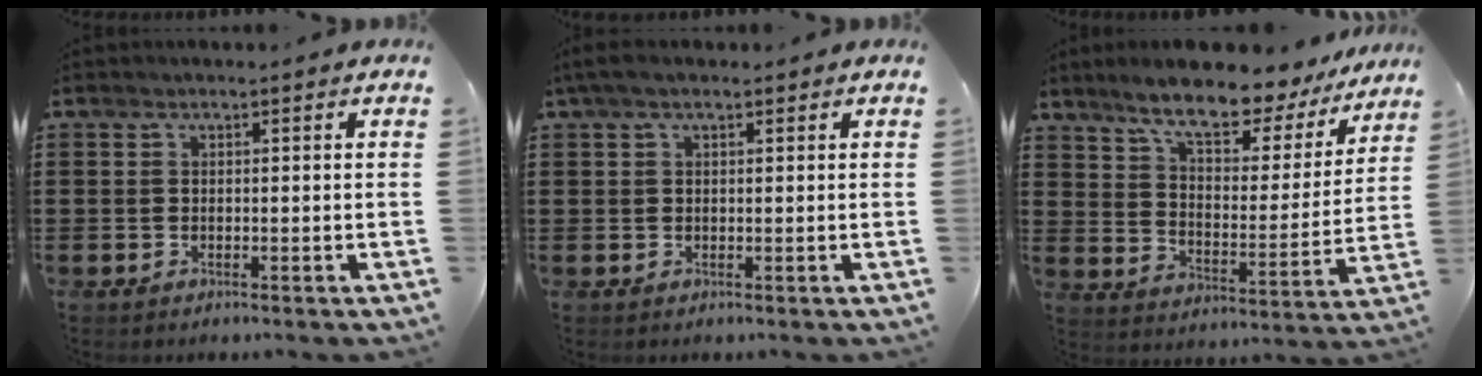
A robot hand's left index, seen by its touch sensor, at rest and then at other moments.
{"total": 2.1, "force": [1.0, 0.7, 1.7], "torque": [-0.035, 0.005, 0.017]}
{"total": 9.8, "force": [8.3, 1.8, 4.8], "torque": [-0.111, -0.050, 0.137]}